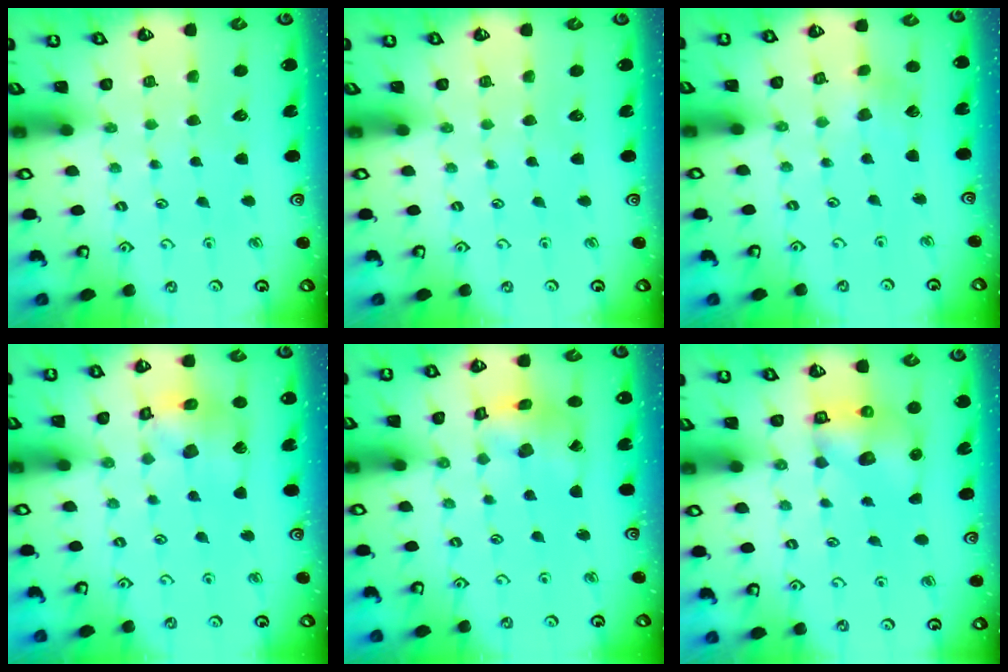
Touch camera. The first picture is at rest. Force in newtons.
{"total": 0.0}
{"total": 2.5, "press": 2.5, "slide": 0.5}
{"total": 14.1, "press": 14.0, "slide": 1.8}
{"total": 10.3, "press": 10.2, "slide": 1.1}
{"total": 7.6, "press": 7.5, "slide": 0.9}